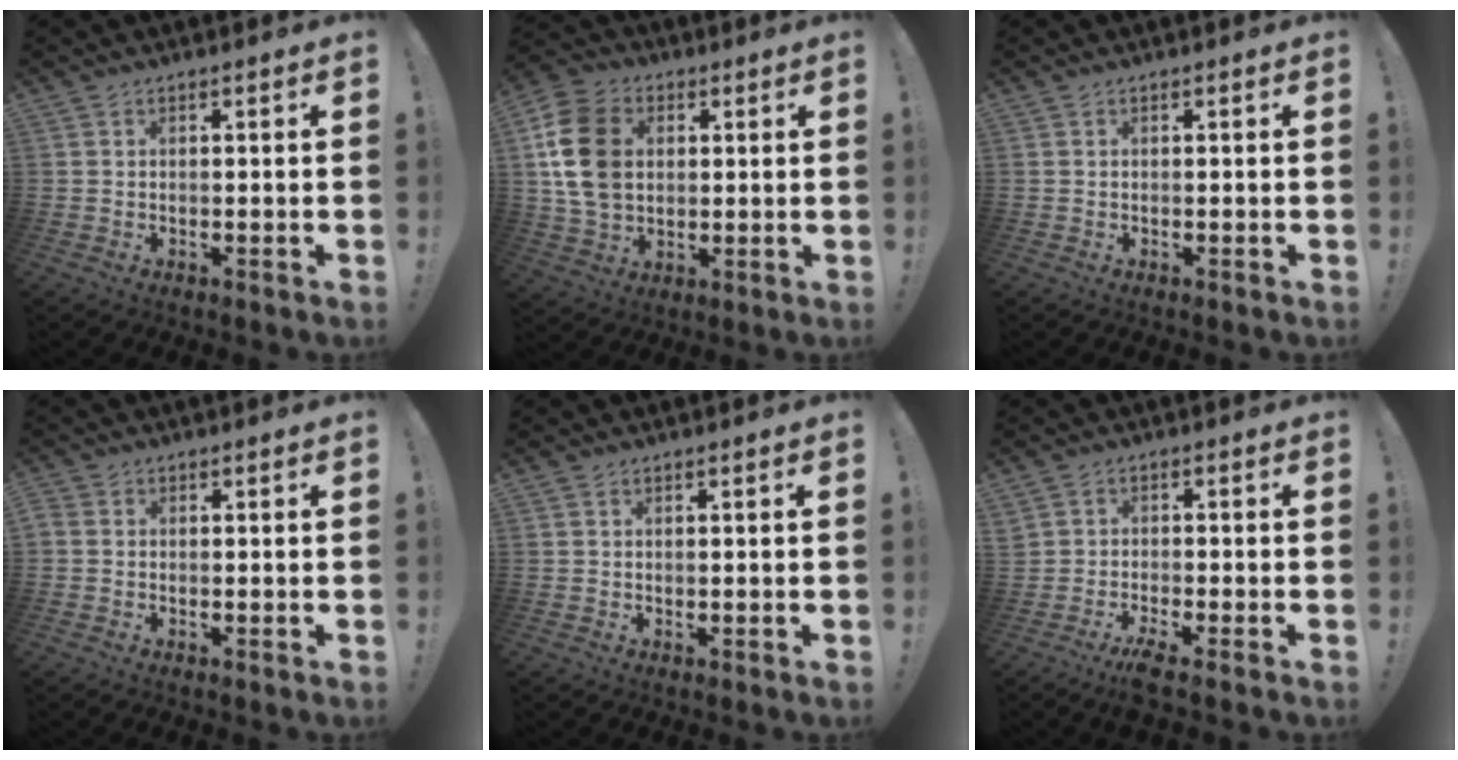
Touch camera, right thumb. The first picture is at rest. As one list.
[{"total": 17.4, "force": [2.8, 13.4, 10.8], "torque": [-0.193, 0.002, 0.058]}, {"total": 0.0}, {"total": 1.2, "force": [-0.4, 0.9, 0.6], "torque": [-0.019, 0.006, -0.004]}, {"total": 0.6, "force": [0.4, 0.3, 0.1], "torque": [0.004, -0.002, 0.008]}, {"total": 4.4, "force": [-3.4, 0.3, 2.7], "torque": [-0.062, 0.006, -0.060]}]